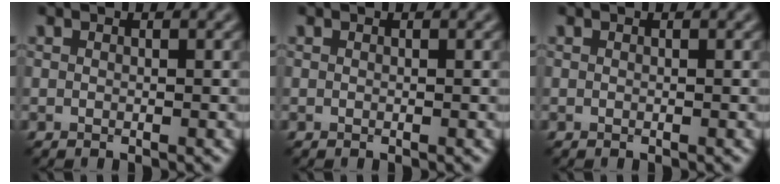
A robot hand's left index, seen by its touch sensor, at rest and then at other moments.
{"total": 0.0}
{"total": 0.0}